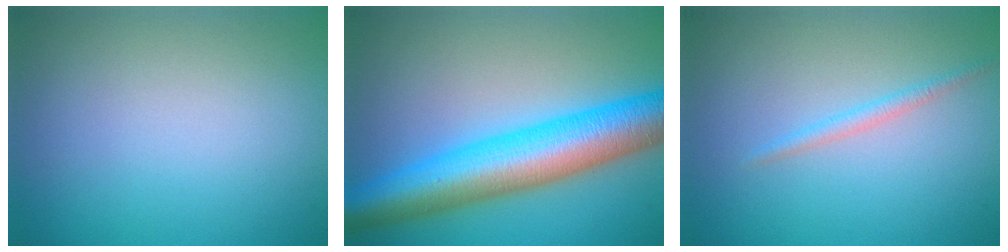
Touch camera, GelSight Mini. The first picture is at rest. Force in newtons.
{"total": 10.1, "press": 10.1, "slide": 0.1}
{"total": 1.1, "press": 1.1, "slide": 0.0}